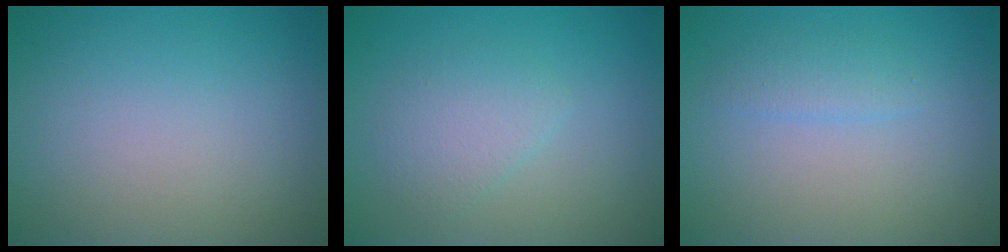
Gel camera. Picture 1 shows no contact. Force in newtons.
{"total": 2.4, "press": 2.4, "slide": 0.1}
{"total": 1.5, "press": 1.5, "slide": 0.0}